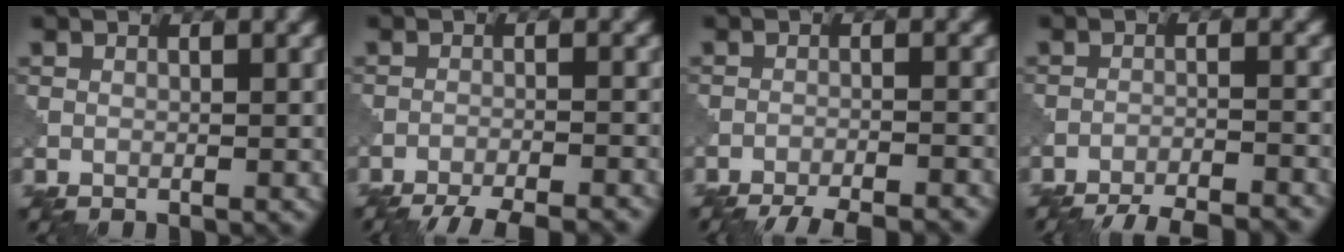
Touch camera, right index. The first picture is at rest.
{"total": 8.1, "force": [-7.5, 1.4, 2.7], "torque": [-0.035, -0.004, -0.108]}
{"total": 7.8, "force": [-7.4, 1.4, 2.4], "torque": [-0.027, 0.000, -0.103]}
{"total": 10.3, "force": [-9.8, 2.0, 2.5], "torque": [-0.026, 0.000, -0.133]}